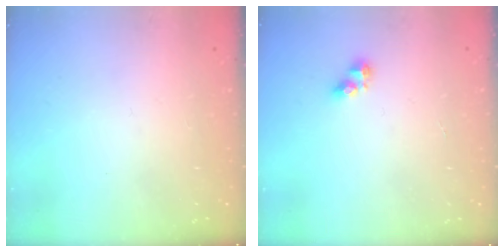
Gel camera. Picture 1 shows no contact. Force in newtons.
{"total": 6.1, "press": 6.1, "slide": 0.7}